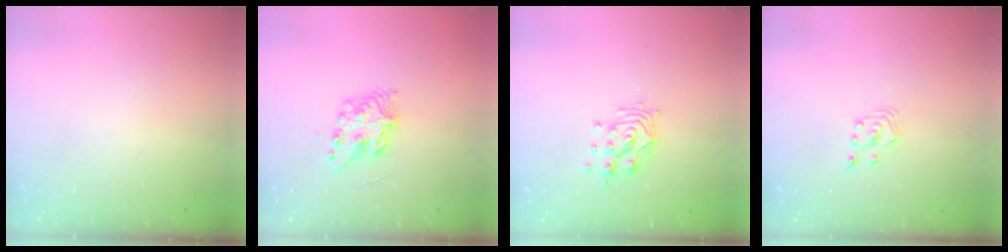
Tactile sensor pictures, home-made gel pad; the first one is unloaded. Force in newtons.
{"total": 8.5, "press": 8.5, "slide": 0.3}
{"total": 11.1, "press": 11.1, "slide": 0.9}
{"total": 3.0, "press": 3.0, "slide": 0.3}